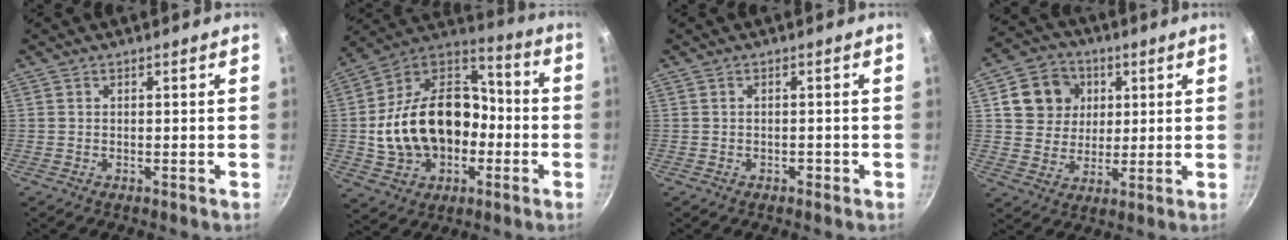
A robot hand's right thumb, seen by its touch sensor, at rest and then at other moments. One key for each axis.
{"total": 23.5, "fx": -3.3, "fy": 16.9, "fz": 16.0, "tx": -0.255, "ty": 0.068, "tz": -0.053}
{"total": 0.7, "fx": -0.4, "fy": 0.5, "fz": 0.3, "tx": -0.002, "ty": 0.008, "tz": -0.004}
{"total": 11.1, "fx": 3.4, "fy": 9.7, "fz": 4.2, "tx": -0.048, "ty": 0.005, "tz": 0.055}